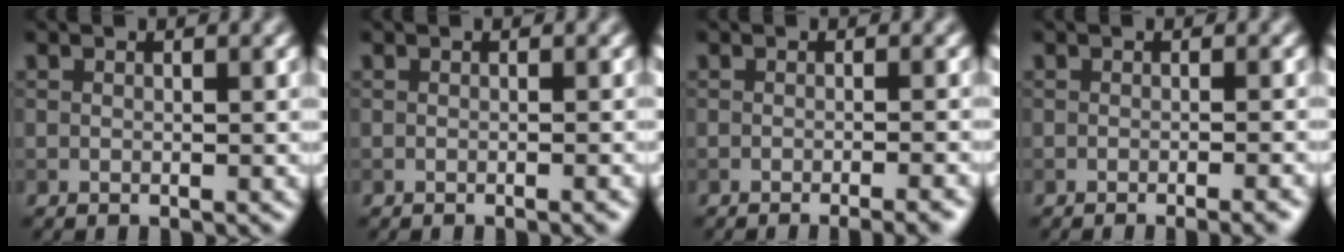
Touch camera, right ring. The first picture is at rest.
{"total": 0.8, "force": [-0.4, 0.2, 0.7], "torque": [-0.004, 0.000, -0.007]}
{"total": 3.4, "force": [-1.8, 1.0, 2.7], "torque": [-0.013, 0.008, -0.022]}
{"total": 2.8, "force": [-1.4, 0.9, 2.3], "torque": [-0.010, 0.003, -0.017]}